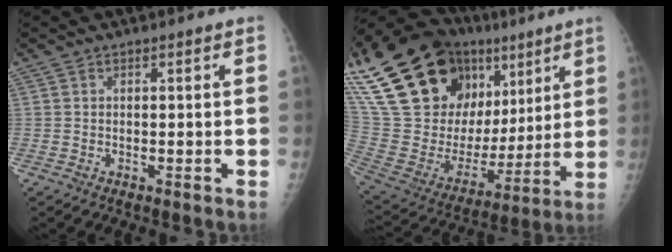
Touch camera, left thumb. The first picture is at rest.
{"total": 37.6, "force": [17.2, 21.0, 26.0], "torque": [-0.476, 0.034, 0.313]}